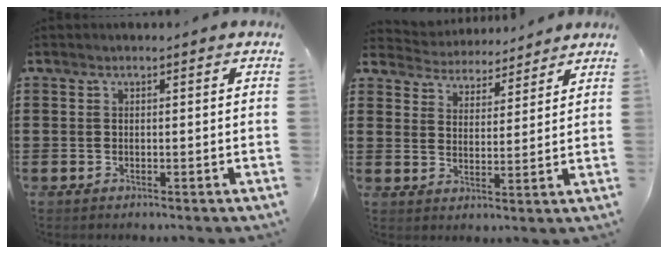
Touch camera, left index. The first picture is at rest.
{"total": 4.1, "force": [4.0, 0.5, -0.5], "torque": [-0.013, -0.024, 0.069]}